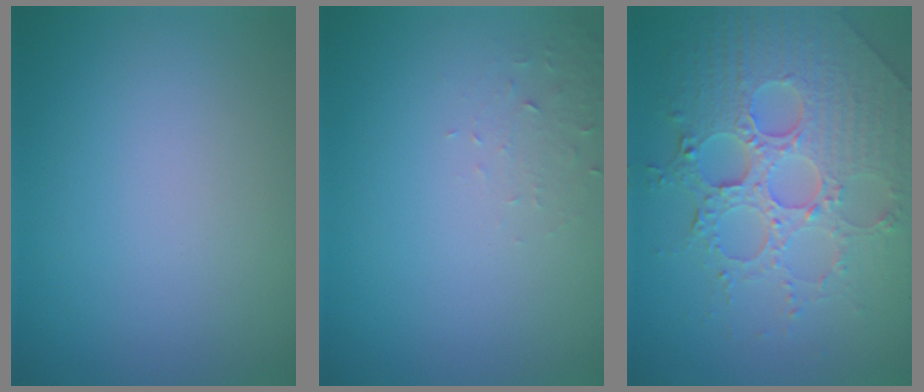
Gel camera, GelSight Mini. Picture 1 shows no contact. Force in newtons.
{"total": 1.2, "press": 1.2, "slide": 0.1}
{"total": 8.1, "press": 5.9, "slide": 5.5}